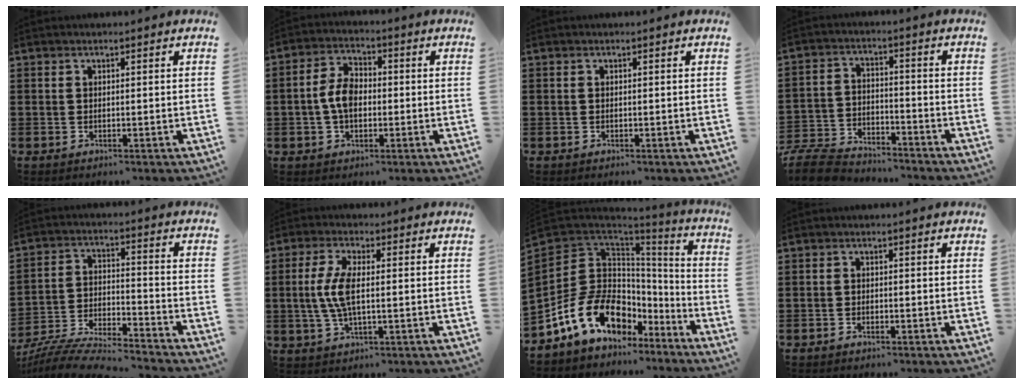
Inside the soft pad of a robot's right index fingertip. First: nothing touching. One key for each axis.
{"total": 5.8, "fx": -0.5, "fy": 3.7, "fz": 4.4, "tx": -0.107, "ty": 0.003, "tz": -0.016}
{"total": 0.0}
{"total": 8.0, "fx": -7.6, "fy": 1.7, "fz": 1.5, "tx": -0.045, "ty": 0.015, "tz": -0.154}
{"total": 7.9, "fx": -7.5, "fy": 0.4, "fz": 2.2, "tx": -0.049, "ty": 0.002, "tz": -0.151}
{"total": 6.0, "fx": -0.1, "fy": 1.9, "fz": 5.7, "tx": -0.131, "ty": -0.008, "tz": -0.011}
{"total": 14.5, "fx": -5.6, "fy": 10.4, "fz": 8.4, "tx": -0.207, "ty": 0.005, "tz": -0.101}
{"total": 0.7, "fx": -0.7, "fy": 0.2, "fz": 0.0, "tx": -0.003, "ty": 0.001, "tz": -0.014}